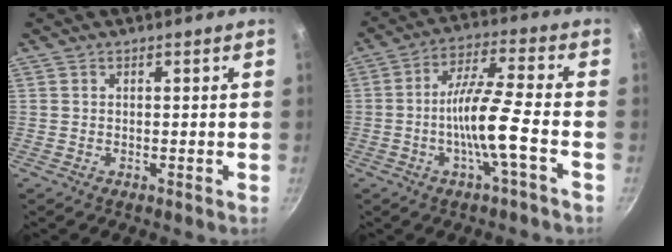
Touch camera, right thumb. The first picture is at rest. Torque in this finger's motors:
{"motor_torque": [2.98, 1.12, 1.63, -1.15, 0.57]}